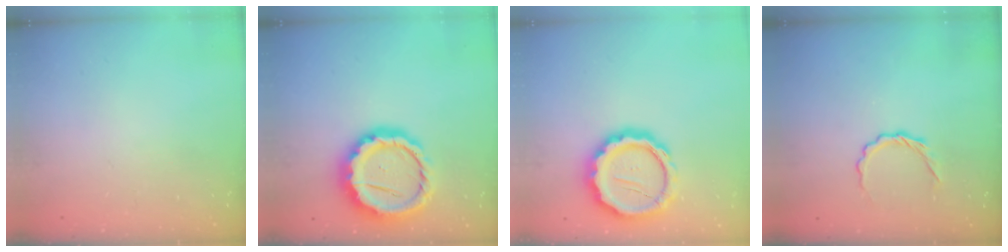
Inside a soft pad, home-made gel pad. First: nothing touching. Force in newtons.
{"total": 17.2, "press": 16.9, "slide": 3.3}
{"total": 17.5, "press": 17.2, "slide": 3.3}
{"total": 4.3, "press": 4.1, "slide": 1.1}